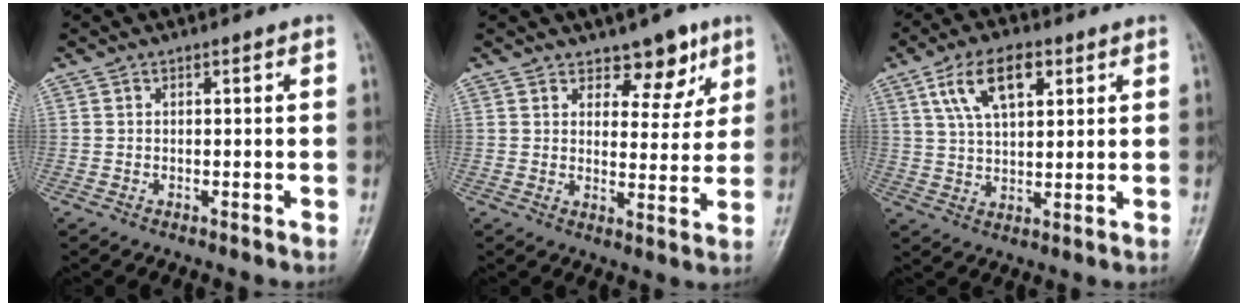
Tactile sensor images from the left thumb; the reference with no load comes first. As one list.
[{"total": 6.8, "force": [4.6, 3.8, 3.2], "torque": [-0.007, -0.029, 0.065]}, {"total": 10.4, "force": [4.6, 5.3, 7.7], "torque": [-0.126, -0.005, 0.085]}]